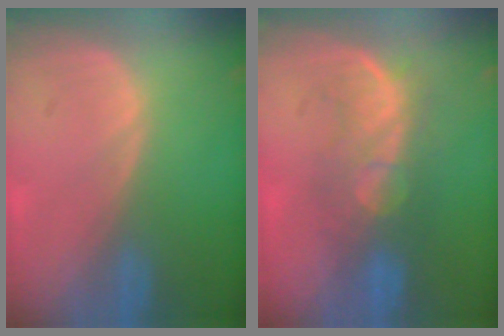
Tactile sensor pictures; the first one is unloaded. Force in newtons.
{"total": 7.7, "press": 7.4, "slide": 2.2}